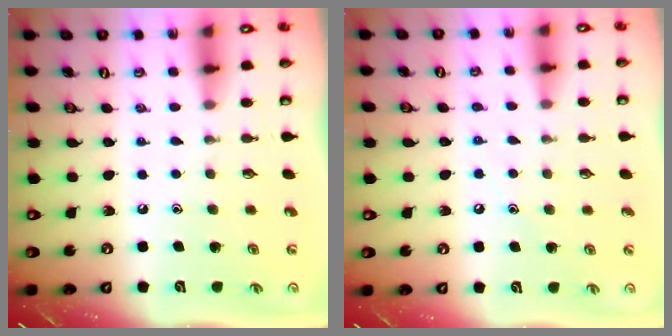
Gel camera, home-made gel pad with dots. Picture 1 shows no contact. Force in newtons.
{"total": 4.6, "press": 4.5, "slide": 0.5}